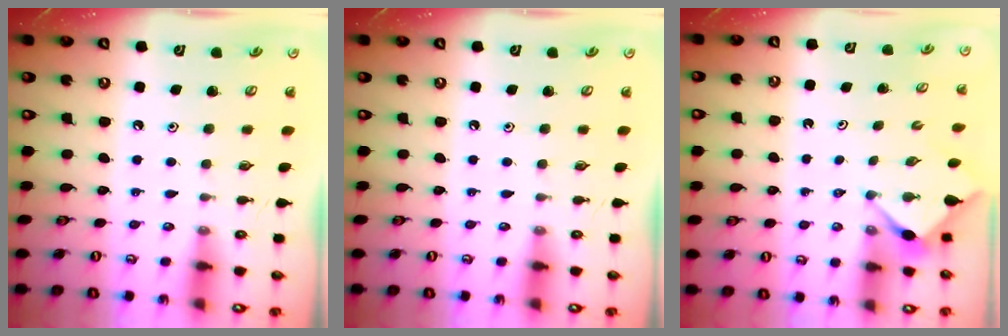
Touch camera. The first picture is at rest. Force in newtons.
{"total": 0.0}
{"total": 2.8, "press": 2.7, "slide": 0.3}